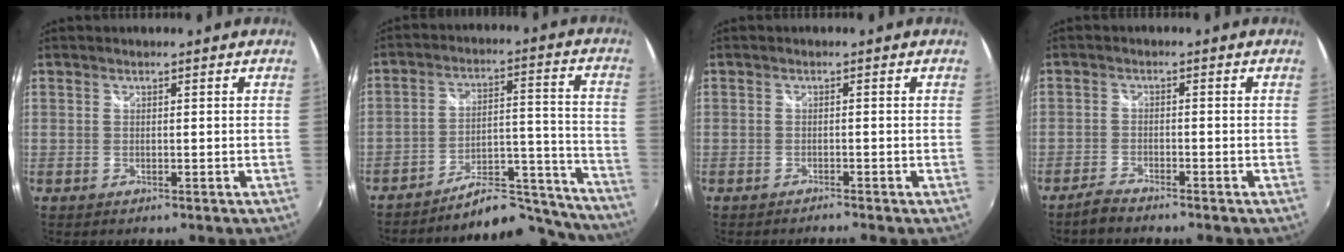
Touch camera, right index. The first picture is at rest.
{"total": 18.1, "force": [-17.4, 3.6, 3.5], "torque": [-0.035, 0.058, -0.234]}
{"total": 1.2, "force": [-1.2, -0.1, 0.0], "torque": [-0.002, -0.009, -0.021]}
{"total": 2.8, "force": [-2.7, 0.4, 0.7], "torque": [-0.031, -0.005, -0.054]}